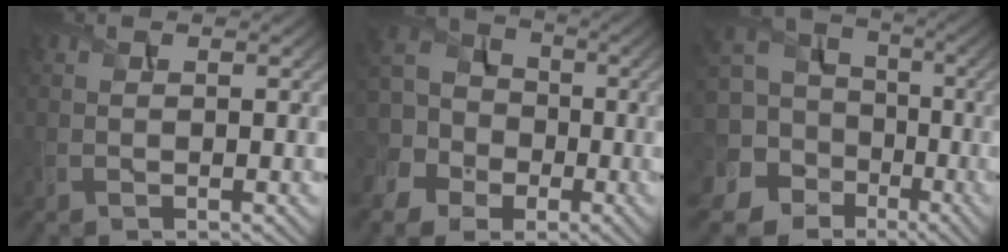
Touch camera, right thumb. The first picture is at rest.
{"total": 9.1, "force": [-2.2, 7.9, 4.0], "torque": [-0.120, 0.001, -0.067]}
{"total": 15.3, "force": [-2.2, 13.7, 6.5], "torque": [-0.237, -0.004, -0.048]}